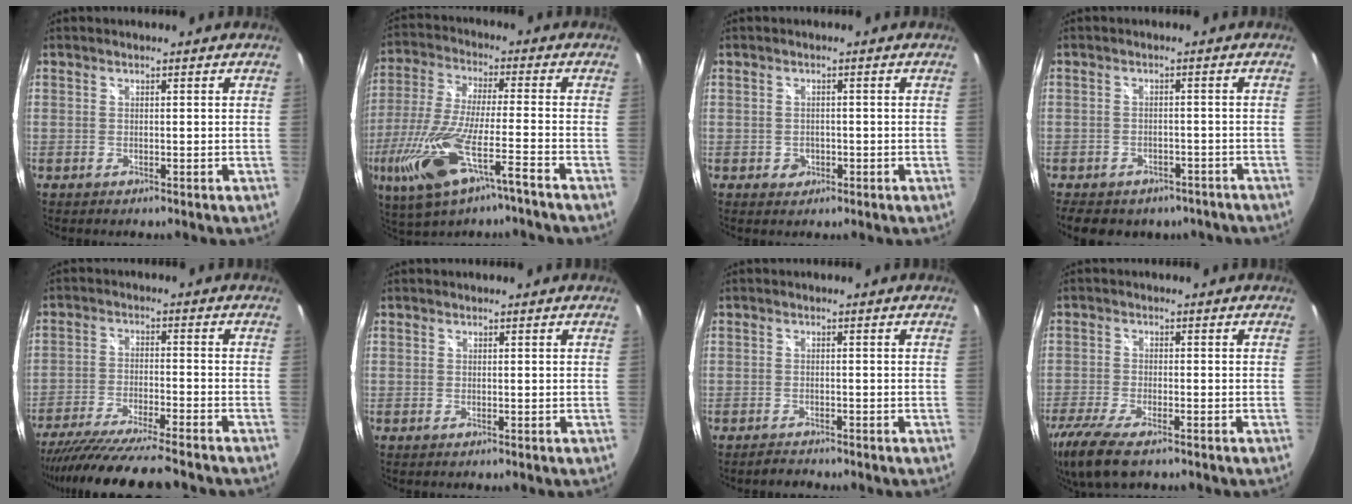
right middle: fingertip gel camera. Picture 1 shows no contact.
{"total": 18.6, "force": [-10.0, 3.6, 15.3], "torque": [-0.322, -0.052, -0.183]}
{"total": 2.1, "force": [-0.7, 1.9, 0.5], "torque": [-0.010, 0.000, -0.010]}
{"total": 12.3, "force": [-9.1, 6.6, 5.1], "torque": [-0.111, -0.007, -0.113]}
{"total": 16.6, "force": [-14.7, 0.3, 7.7], "torque": [-0.154, -0.036, -0.240]}
{"total": 0.0}
{"total": 1.7, "force": [-1.7, 0.5, 0.1], "torque": [-0.008, -0.001, -0.029]}
{"total": 11.5, "force": [-8.2, 3.4, 7.3], "torque": [-0.177, -0.048, -0.154]}